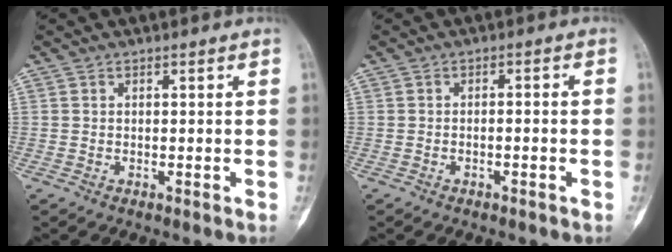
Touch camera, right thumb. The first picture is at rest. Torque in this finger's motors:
{"motor_torque": [-0.59, 0.13, 0.02, 0.05, -0.01]}